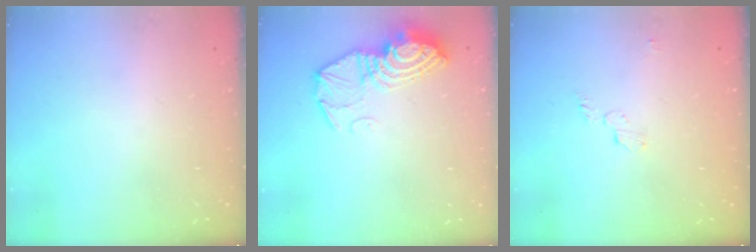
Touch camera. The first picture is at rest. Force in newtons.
{"total": 12.5, "press": 12.4, "slide": 1.2}
{"total": 3.9, "press": 3.9, "slide": 0.4}